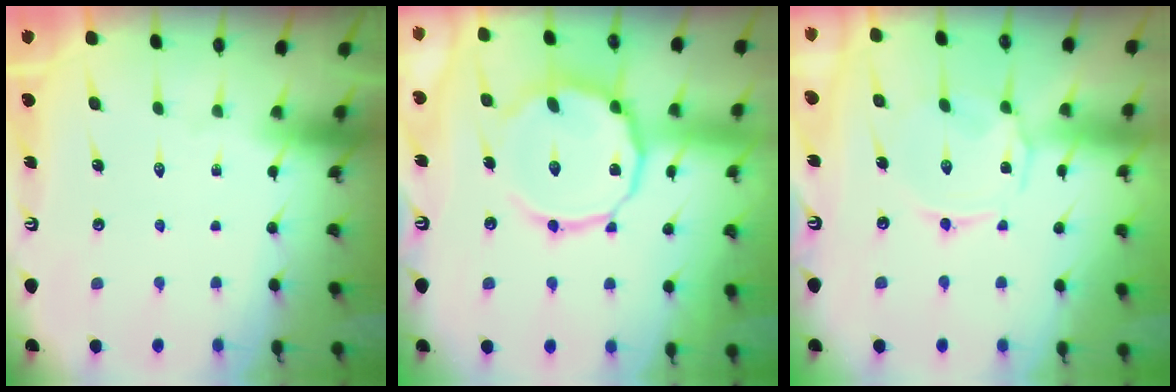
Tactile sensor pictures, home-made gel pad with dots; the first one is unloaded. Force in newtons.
{"total": 13.4, "press": 13.3, "slide": 1.2}
{"total": 1.9, "press": 1.9, "slide": 0.3}